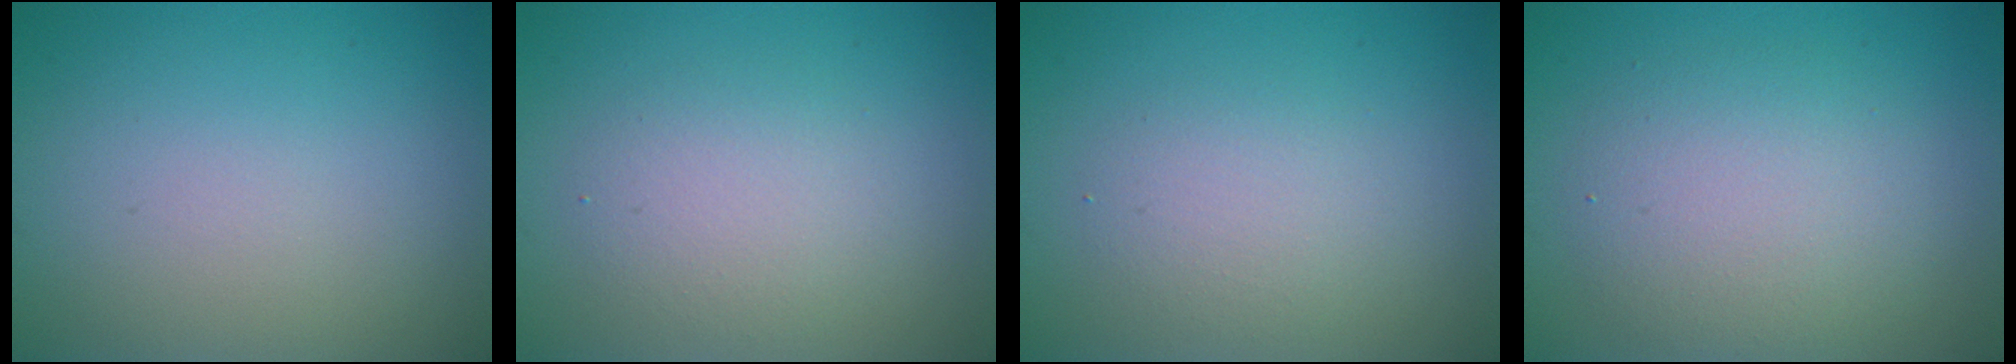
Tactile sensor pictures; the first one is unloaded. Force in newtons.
{"total": 3.0, "press": 3.0, "slide": 0.2}
{"total": 2.4, "press": 2.4, "slide": 0.0}
{"total": 4.5, "press": 4.5, "slide": 0.1}